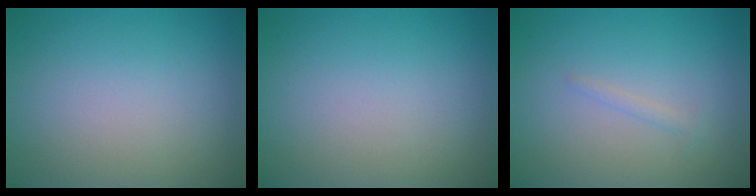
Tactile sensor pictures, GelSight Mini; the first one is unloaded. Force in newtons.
{"total": 0.0}
{"total": 0.7, "press": 0.7, "slide": 0.1}